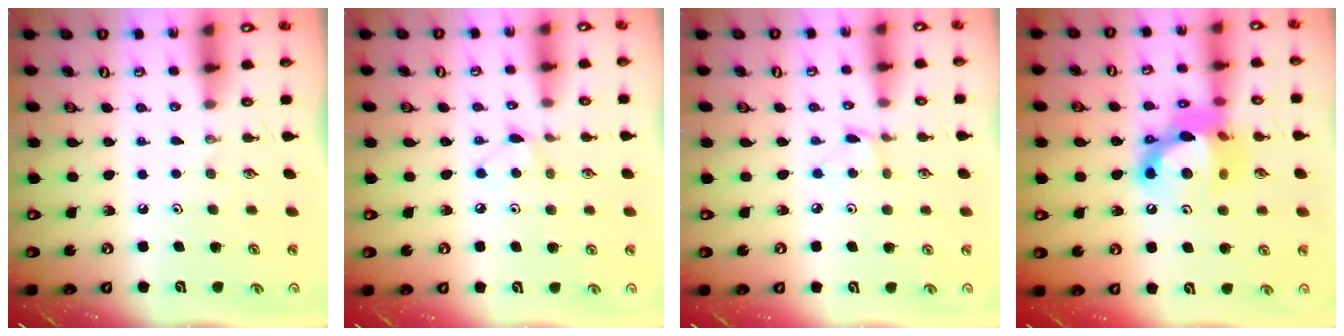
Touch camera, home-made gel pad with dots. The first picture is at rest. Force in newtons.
{"total": 6.5, "press": 6.5, "slide": 0.6}
{"total": 2.8, "press": 2.8, "slide": 0.4}
{"total": 14.6, "press": 14.5, "slide": 1.5}